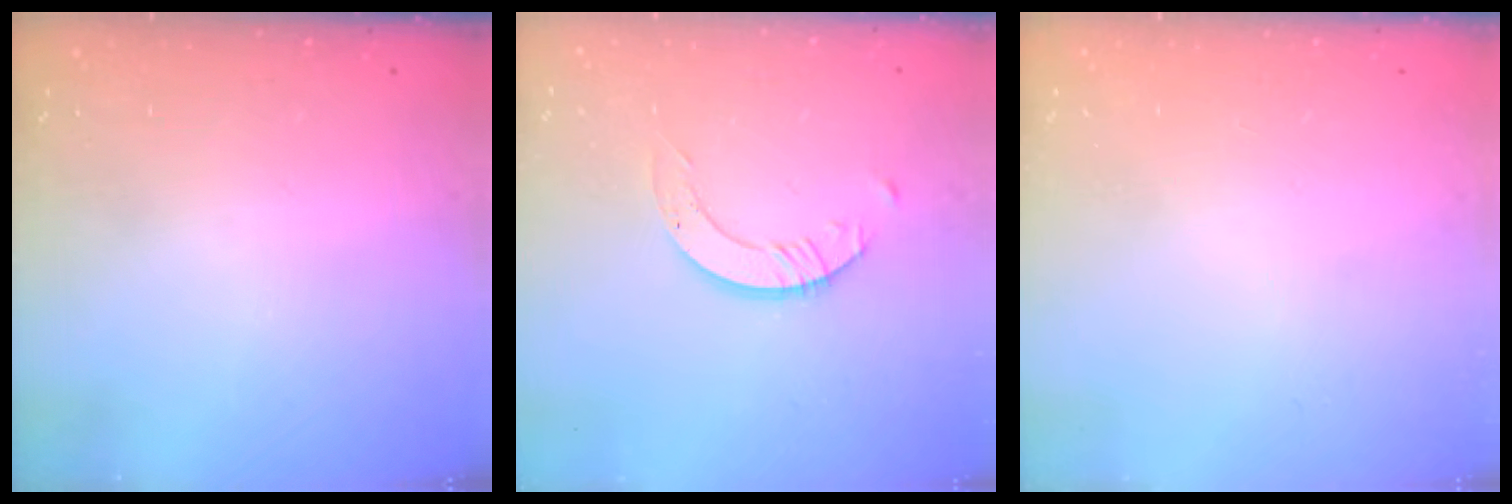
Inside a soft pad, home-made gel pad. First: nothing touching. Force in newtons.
{"total": 3.3, "press": 3.3, "slide": 0.2}
{"total": 0.0}